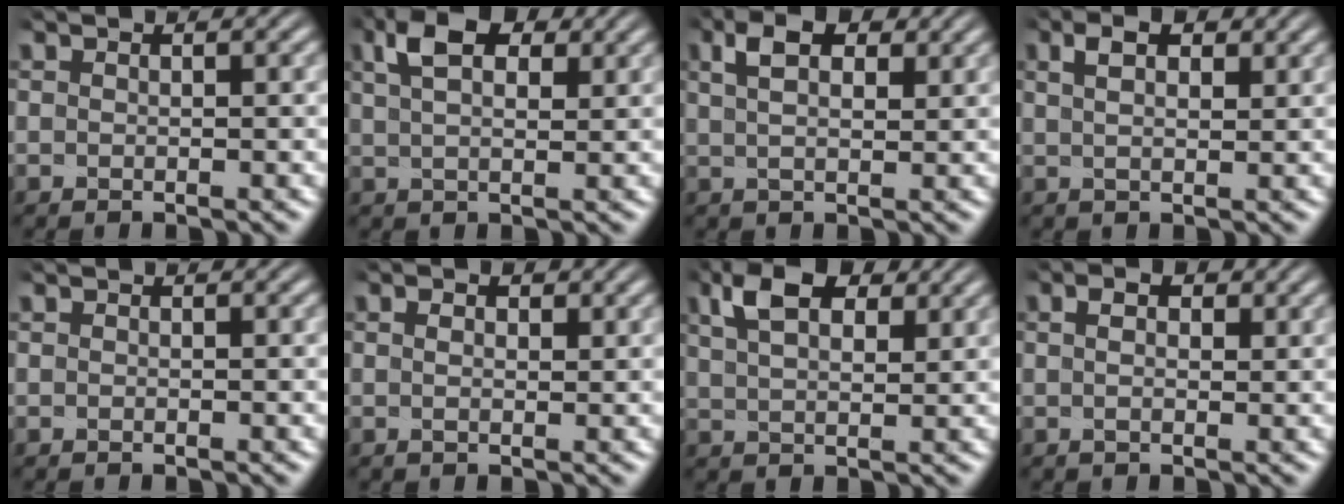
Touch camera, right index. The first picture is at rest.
{"total": 5.6, "force": [2.3, 3.4, 3.9], "torque": [-0.081, 0.001, 0.033]}
{"total": 4.6, "force": [1.8, 2.8, 3.1], "torque": [-0.063, 0.002, 0.024]}
{"total": 3.1, "force": [1.2, 2.0, 2.1], "torque": [-0.038, 0.003, 0.016]}
{"total": 0.0}
{"total": 0.9, "force": [-0.1, 0.5, 0.7], "torque": [-0.019, -0.005, -0.001]}
{"total": 6.3, "force": [2.9, 3.9, 4.0], "torque": [-0.088, 0.002, 0.044]}
{"total": 2.0, "force": [0.3, 1.3, 1.4], "torque": [-0.025, -0.002, 0.002]}